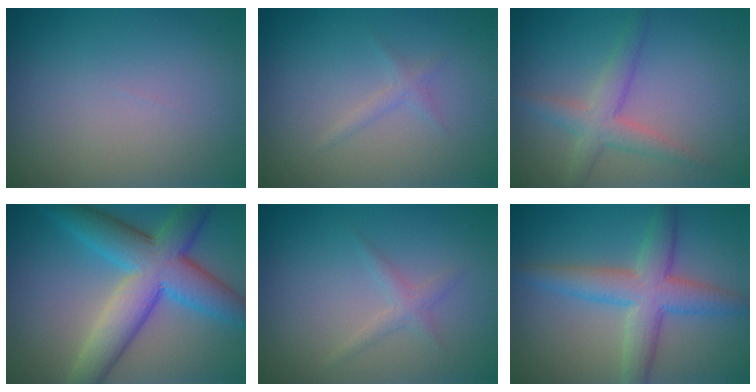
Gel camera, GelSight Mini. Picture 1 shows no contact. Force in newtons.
{"total": 0.9, "press": 0.9, "slide": 0.1}
{"total": 3.0, "press": 3.0, "slide": 0.2}
{"total": 9.5, "press": 9.5, "slide": 0.2}
{"total": 1.2, "press": 1.2, "slide": 0.1}
{"total": 5.2, "press": 5.2, "slide": 0.2}